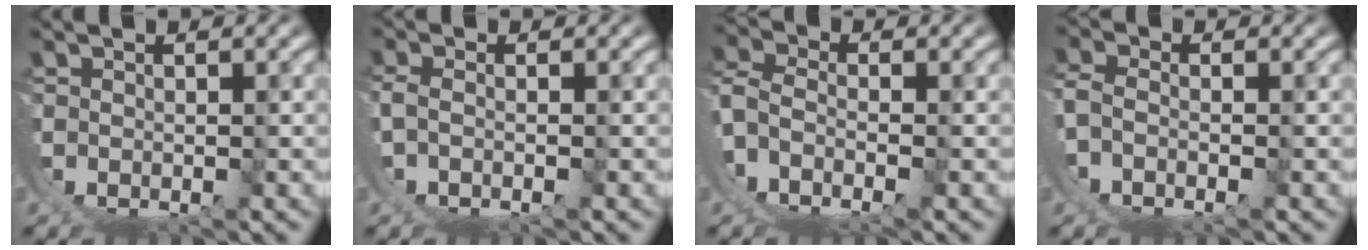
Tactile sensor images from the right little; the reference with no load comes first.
{"total": 1.5, "force": [-0.2, -0.8, 1.3], "torque": [-0.023, -0.001, -0.001]}
{"total": 5.2, "force": [-2.0, 3.0, 3.7], "torque": [-0.087, -0.023, -0.028]}
{"total": 2.2, "force": [-0.9, 0.8, 1.9], "torque": [-0.038, -0.005, -0.017]}